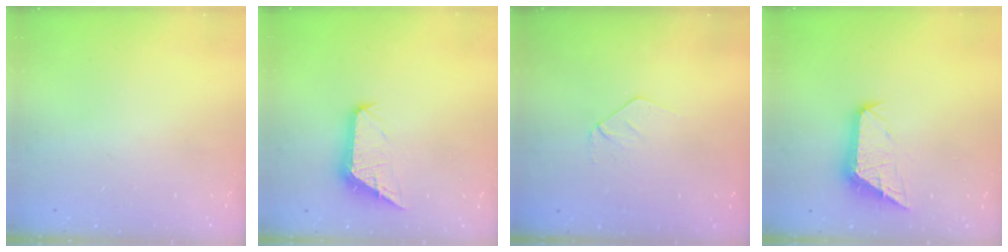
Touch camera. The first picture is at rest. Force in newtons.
{"total": 10.9, "press": 10.9, "slide": 0.3}
{"total": 3.8, "press": 3.8, "slide": 0.3}
{"total": 10.8, "press": 10.8, "slide": 0.4}